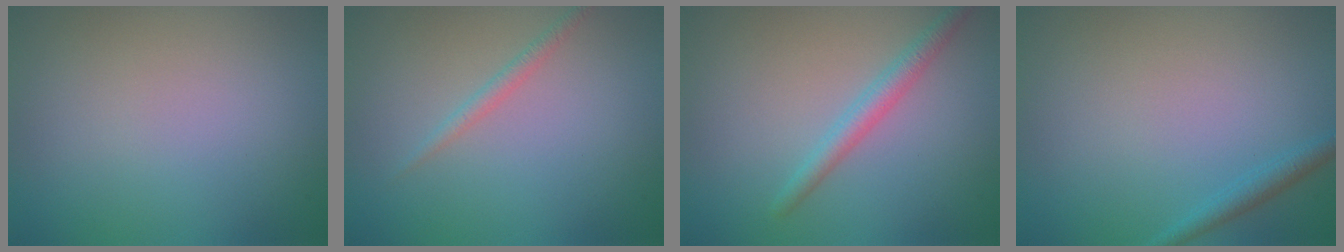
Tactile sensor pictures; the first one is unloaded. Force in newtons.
{"total": 1.1, "press": 1.1, "slide": 0.0}
{"total": 2.2, "press": 2.2, "slide": 0.1}
{"total": 1.3, "press": 1.3, "slide": 0.1}